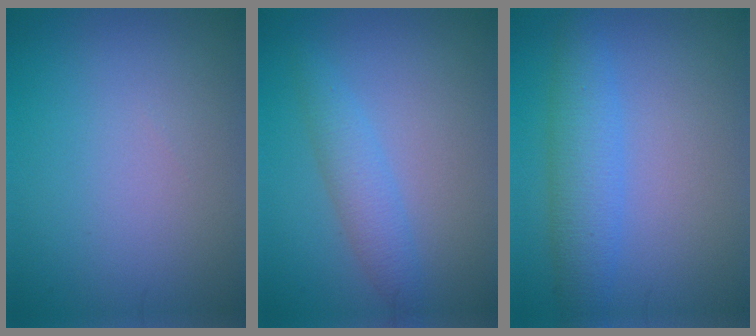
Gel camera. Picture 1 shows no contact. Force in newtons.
{"total": 2.5, "press": 2.5, "slide": 0.1}
{"total": 3.8, "press": 3.8, "slide": 0.1}